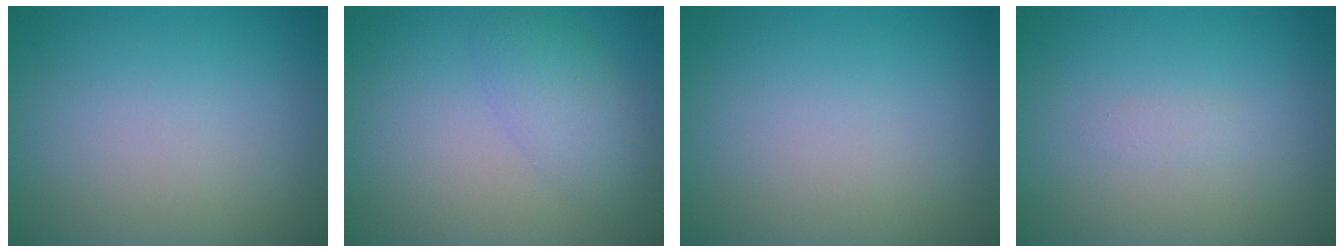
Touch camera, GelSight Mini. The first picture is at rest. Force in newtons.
{"total": 3.0, "press": 3.0, "slide": 0.2}
{"total": 0.0}
{"total": 0.7, "press": 0.7, "slide": 0.1}